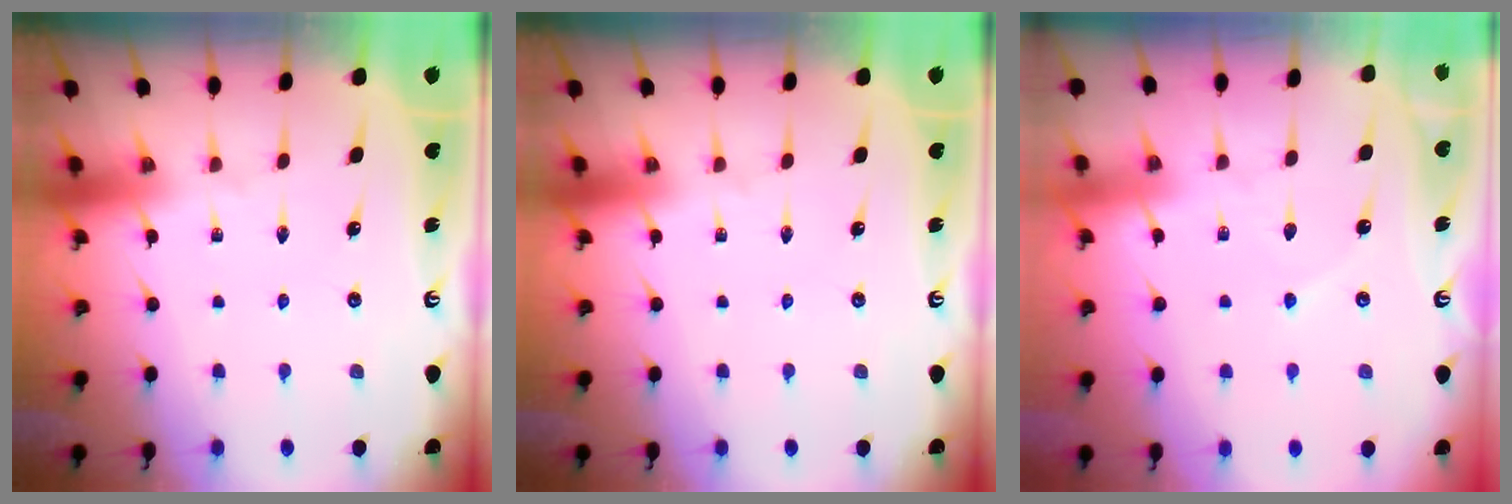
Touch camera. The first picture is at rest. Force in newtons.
{"total": 0.0}
{"total": 3.3, "press": 3.3, "slide": 0.3}